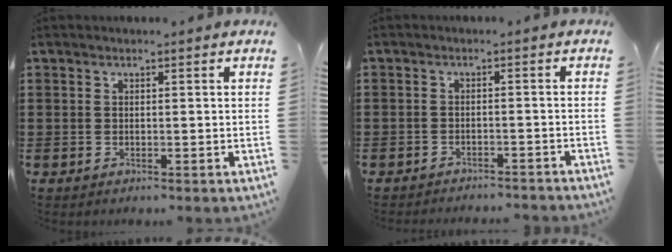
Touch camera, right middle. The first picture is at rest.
{"total": 2.3, "force": [-2.2, 0.2, -0.3], "torque": [0.001, 0.003, -0.051]}